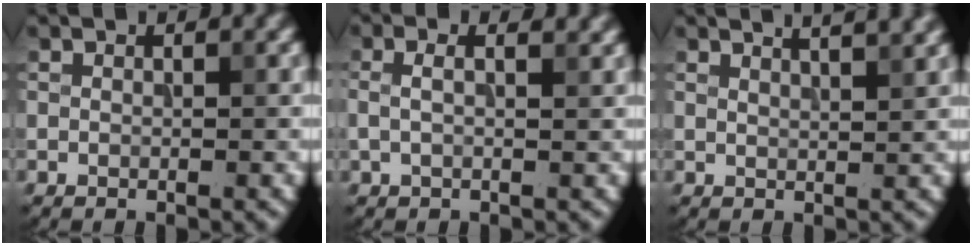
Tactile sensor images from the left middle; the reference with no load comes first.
{"total": 3.0, "force": [1.2, 1.2, 2.5], "torque": [-0.036, 0.010, -0.003]}
{"total": 5.4, "force": [3.9, 2.0, 3.1], "torque": [-0.009, 0.040, 0.016]}